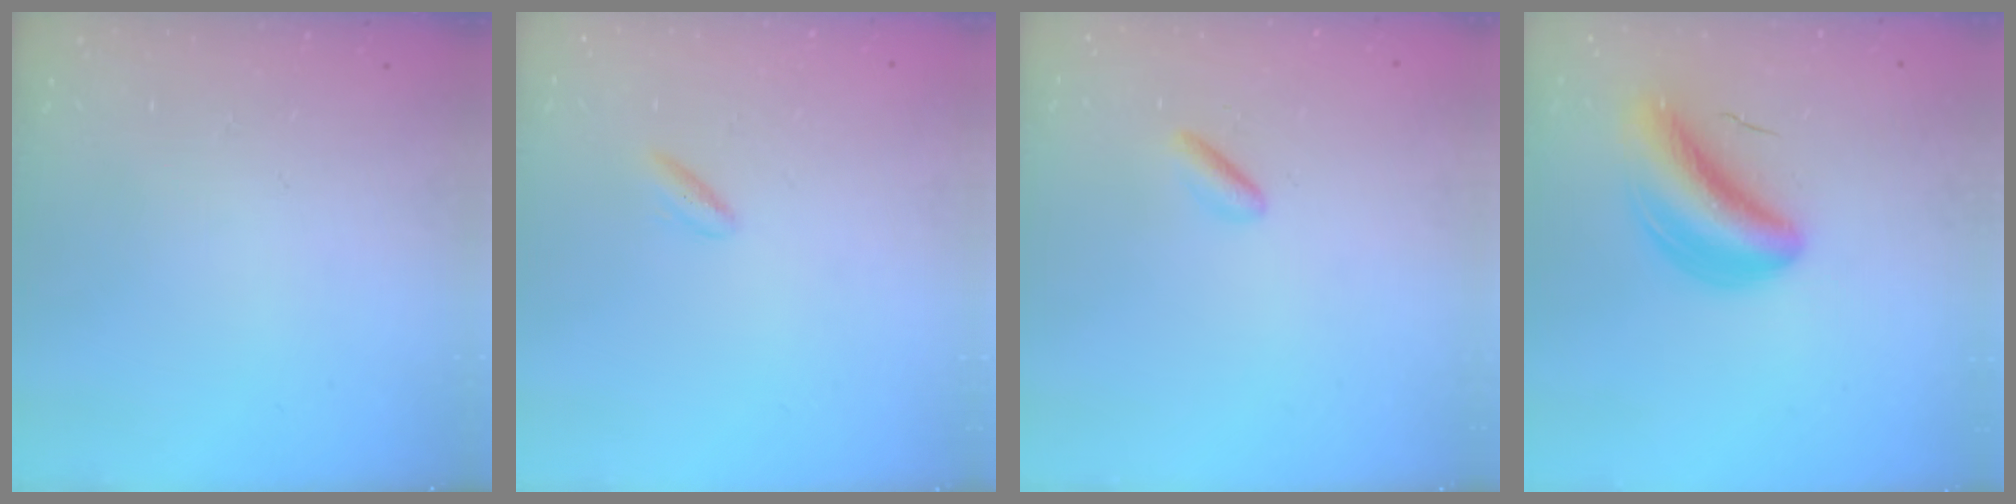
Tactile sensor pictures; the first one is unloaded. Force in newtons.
{"total": 2.4, "press": 2.2, "slide": 1.0}
{"total": 3.0, "press": 2.7, "slide": 1.2}
{"total": 7.6, "press": 7.4, "slide": 1.9}